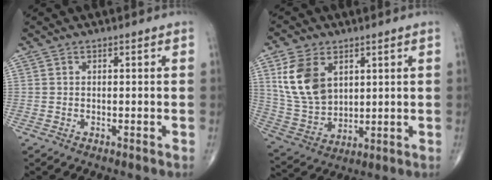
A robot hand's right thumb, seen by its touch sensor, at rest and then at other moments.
{"total": 12.9, "force": [4.7, 8.7, 8.3], "torque": [-0.148, -0.018, 0.106]}